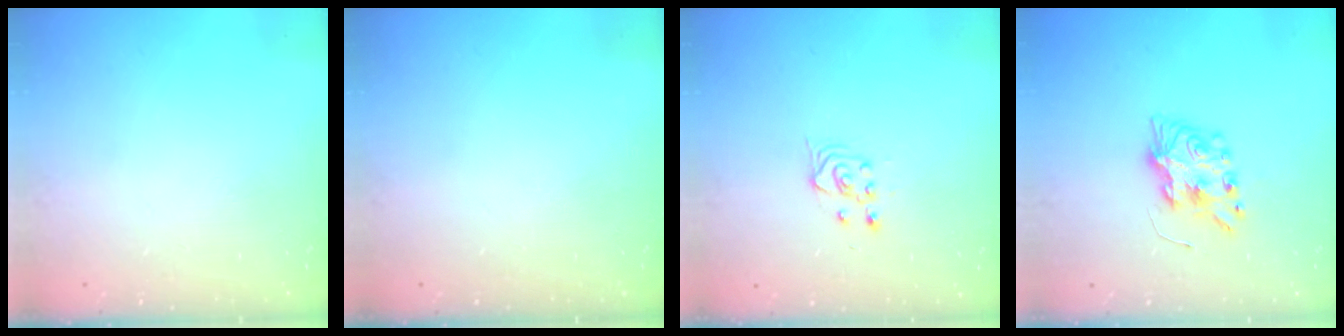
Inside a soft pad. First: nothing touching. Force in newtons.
{"total": 0.0}
{"total": 3.4, "press": 3.1, "slide": 1.4}
{"total": 7.7, "press": 7.7, "slide": 0.3}